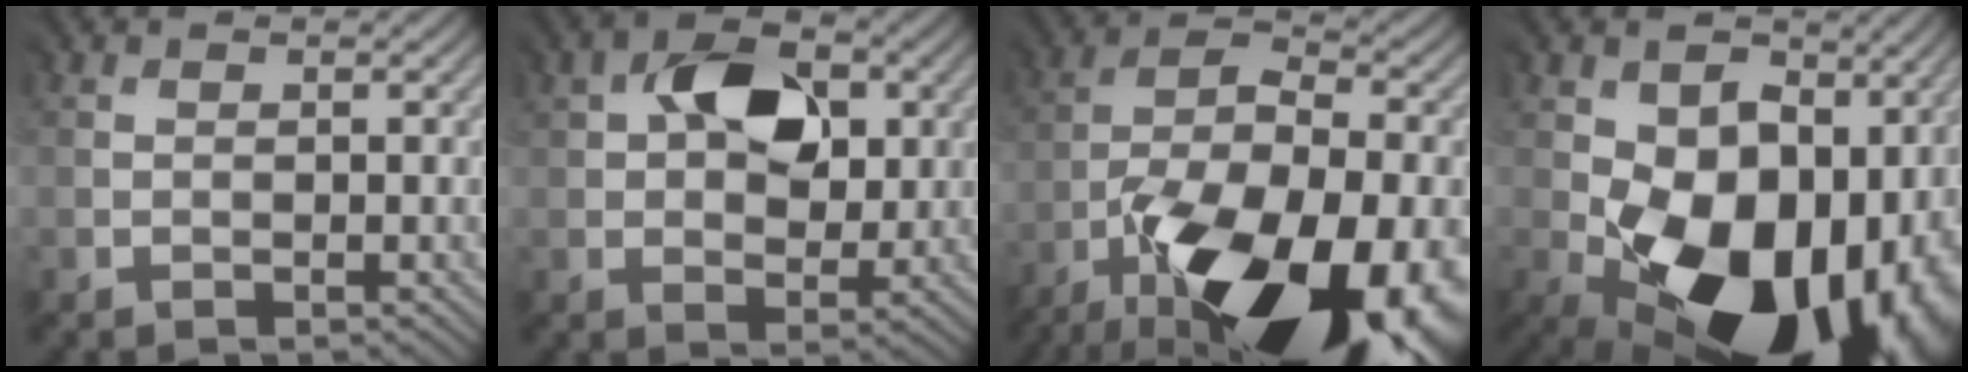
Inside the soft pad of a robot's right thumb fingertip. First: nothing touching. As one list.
[{"total": 8.8, "force": [2.1, 5.8, 6.3], "torque": [-0.105, 0.010, 0.033]}, {"total": 19.8, "force": [-10.8, 8.9, 14.0], "torque": [-0.244, -0.024, -0.168]}, {"total": 19.3, "force": [-3.5, 13.8, 13.0], "torque": [-0.189, -0.048, -0.034]}]